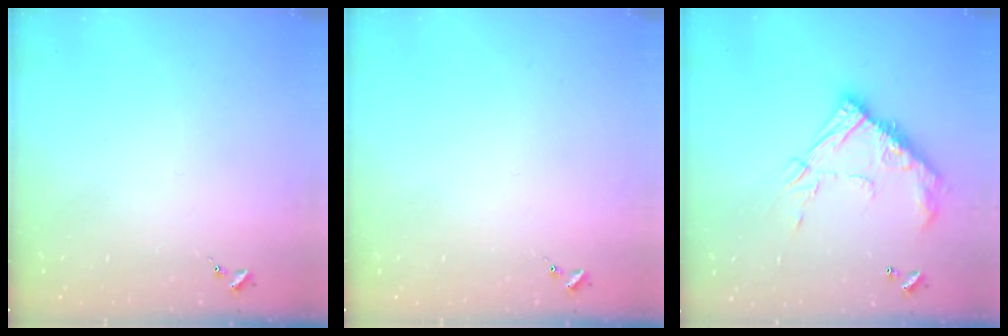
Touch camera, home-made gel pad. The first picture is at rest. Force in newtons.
{"total": 0.0}
{"total": 15.9, "press": 15.9, "slide": 0.8}